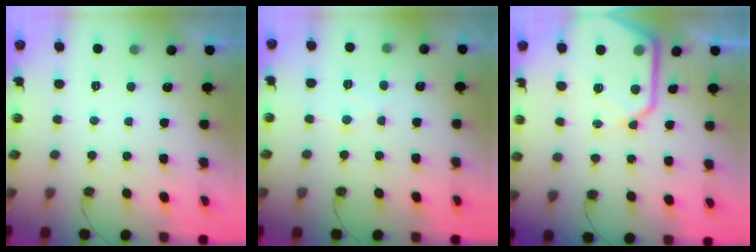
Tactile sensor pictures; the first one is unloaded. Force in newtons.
{"total": 7.0, "press": 6.9, "slide": 0.4}
{"total": 17.0, "press": 16.9, "slide": 1.5}